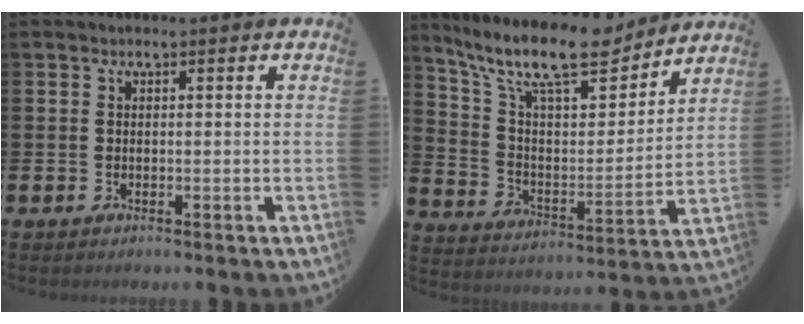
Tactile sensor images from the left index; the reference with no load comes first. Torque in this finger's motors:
{"motor_torque": [1.12, -1.02, 0.91, 0.21]}